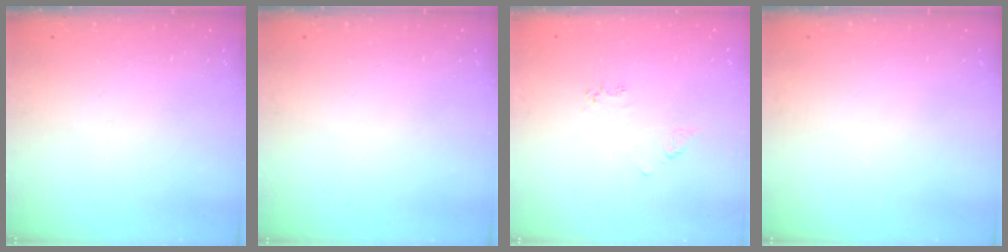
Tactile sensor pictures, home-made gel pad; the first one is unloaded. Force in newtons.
{"total": 0.0}
{"total": 4.3, "press": 4.3, "slide": 0.5}
{"total": 0.0}